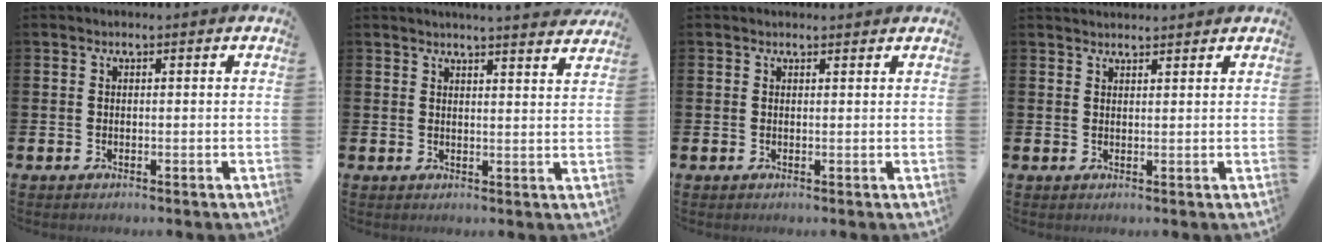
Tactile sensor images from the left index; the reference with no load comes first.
{"total": 4.0, "force": [3.9, -0.6, 0.2], "torque": [0.003, -0.028, 0.067]}
{"total": 0.9, "force": [0.8, 0.2, 0.2], "torque": [0.007, -0.001, 0.013]}
{"total": 1.9, "force": [1.9, 0.3, 0.0], "torque": [0.011, -0.011, 0.032]}